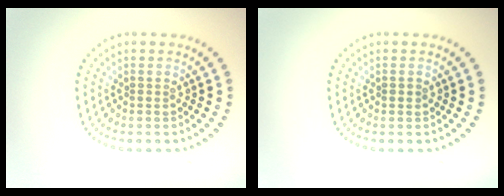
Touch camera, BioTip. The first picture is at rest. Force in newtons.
{"total": 0.8, "press": 0.7, "slide": 0.3}